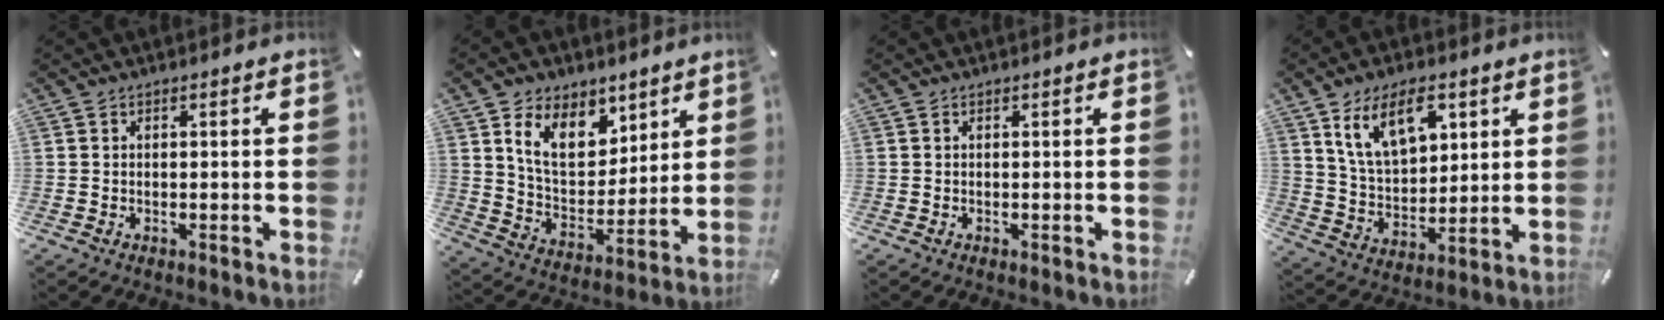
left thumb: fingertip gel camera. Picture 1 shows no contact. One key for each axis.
{"total": 13.1, "fx": 7.7, "fy": 8.9, "fz": 5.7, "tx": -0.101, "ty": -0.043, "tz": 0.146}
{"total": 0.0}
{"total": 13.0, "fx": 7.0, "fy": 7.6, "fz": 7.8, "tx": -0.150, "ty": -0.015, "tz": 0.127}